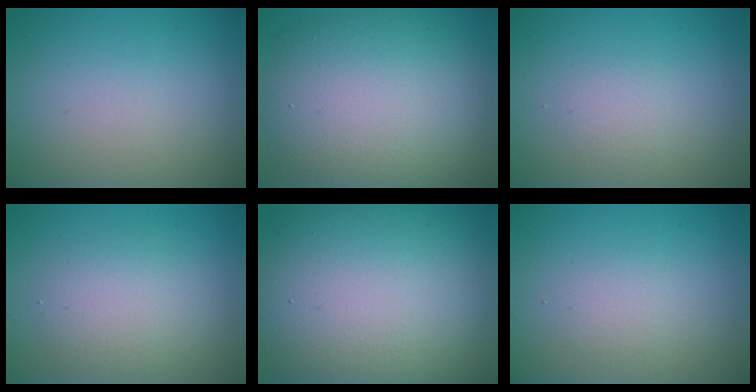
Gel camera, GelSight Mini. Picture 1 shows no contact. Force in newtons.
{"total": 11.3, "press": 11.3, "slide": 0.5}
{"total": 1.3, "press": 1.2, "slide": 0.1}
{"total": 3.4, "press": 3.4, "slide": 0.2}
{"total": 17.0, "press": 17.0, "slide": 1.0}
{"total": 1.5, "press": 1.5, "slide": 0.1}